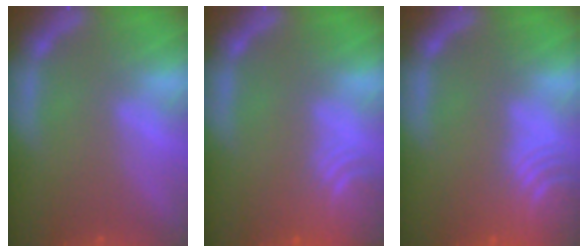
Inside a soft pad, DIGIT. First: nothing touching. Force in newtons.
{"total": 5.5}
{"total": 9.6}